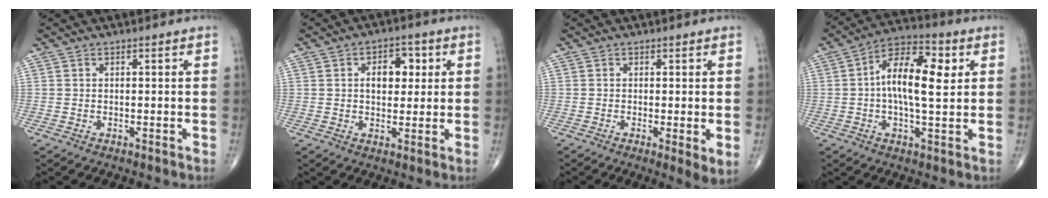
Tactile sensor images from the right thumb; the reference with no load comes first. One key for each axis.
{"total": 6.6, "fx": 1.4, "fy": 4.3, "fz": 4.8, "tx": -0.040, "ty": 0.004, "tz": 0.018}
{"total": 3.5, "fx": -0.4, "fy": 0.6, "fz": 3.4, "tx": -0.058, "ty": -0.014, "tz": -0.011}
{"total": 13.3, "fx": 2.1, "fy": 5.7, "fz": 11.8, "tx": -0.185, "ty": 0.017, "tz": 0.025}